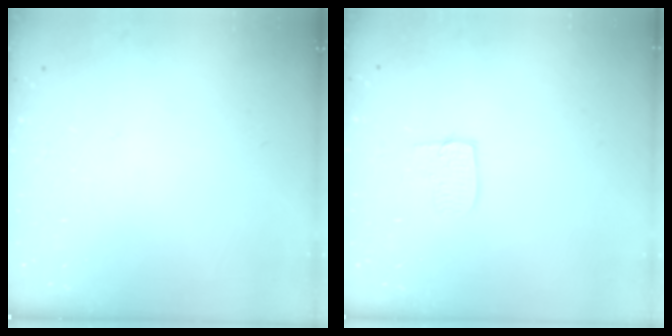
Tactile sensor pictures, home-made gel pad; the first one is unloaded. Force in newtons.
{"total": 7.7, "press": 7.7, "slide": 0.6}